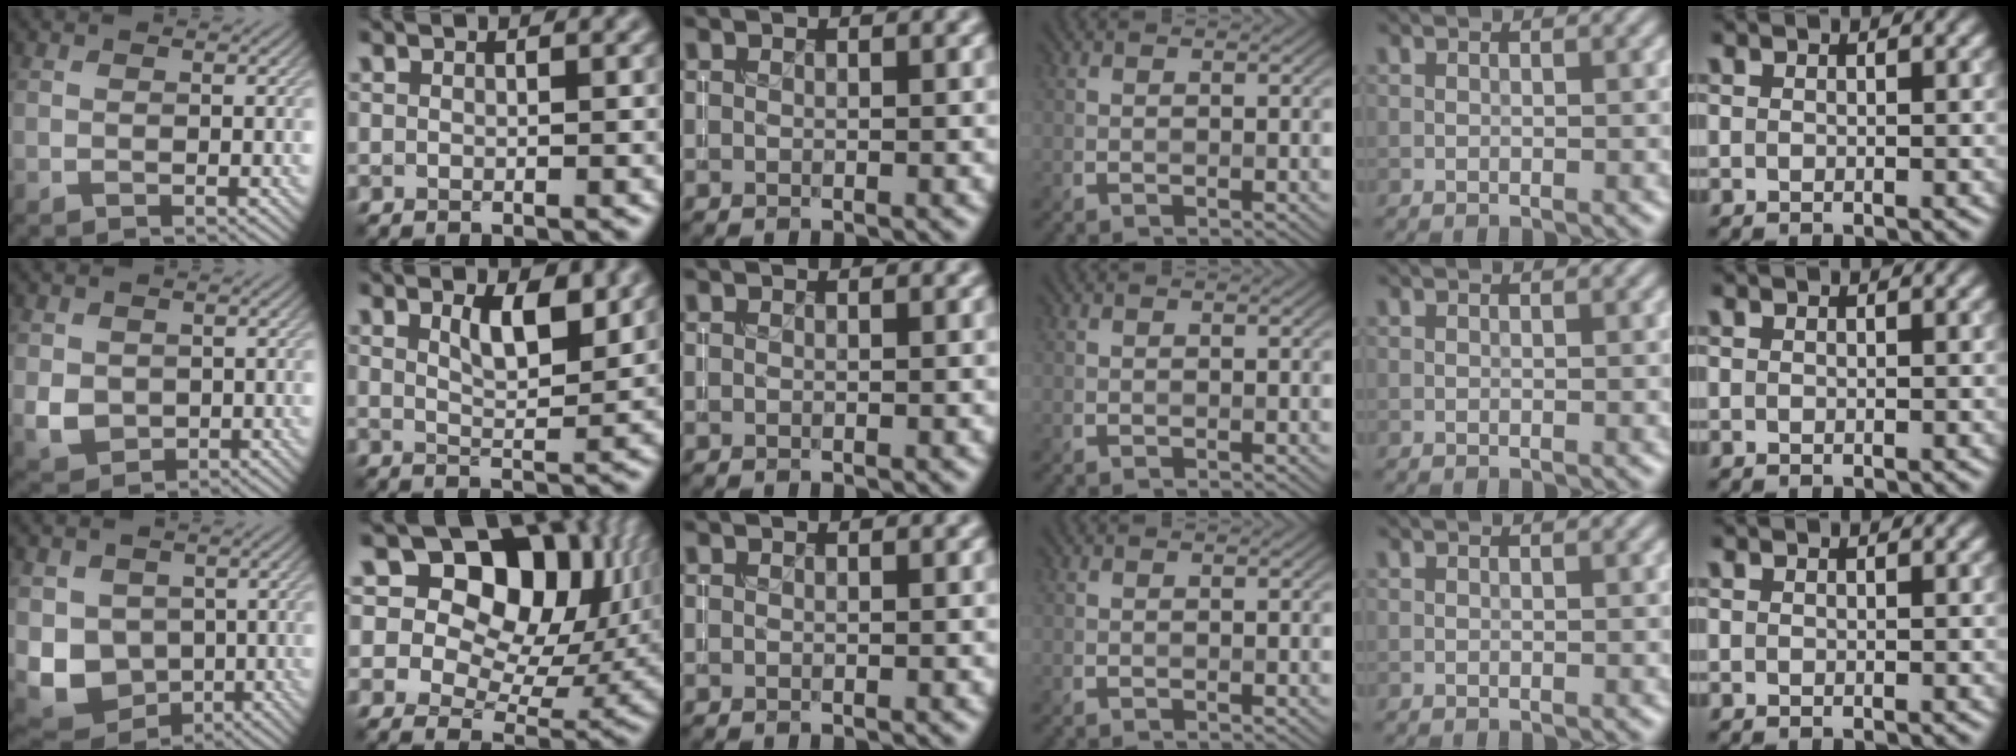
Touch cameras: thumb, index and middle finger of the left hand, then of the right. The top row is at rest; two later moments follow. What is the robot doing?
{"motion": "insert", "object": "coin"}